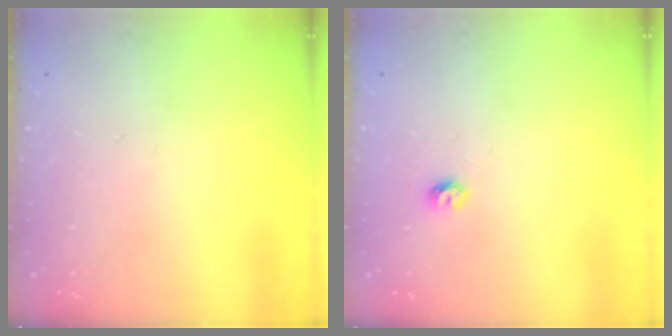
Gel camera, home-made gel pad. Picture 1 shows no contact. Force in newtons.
{"total": 3.9, "press": 3.9, "slide": 0.5}